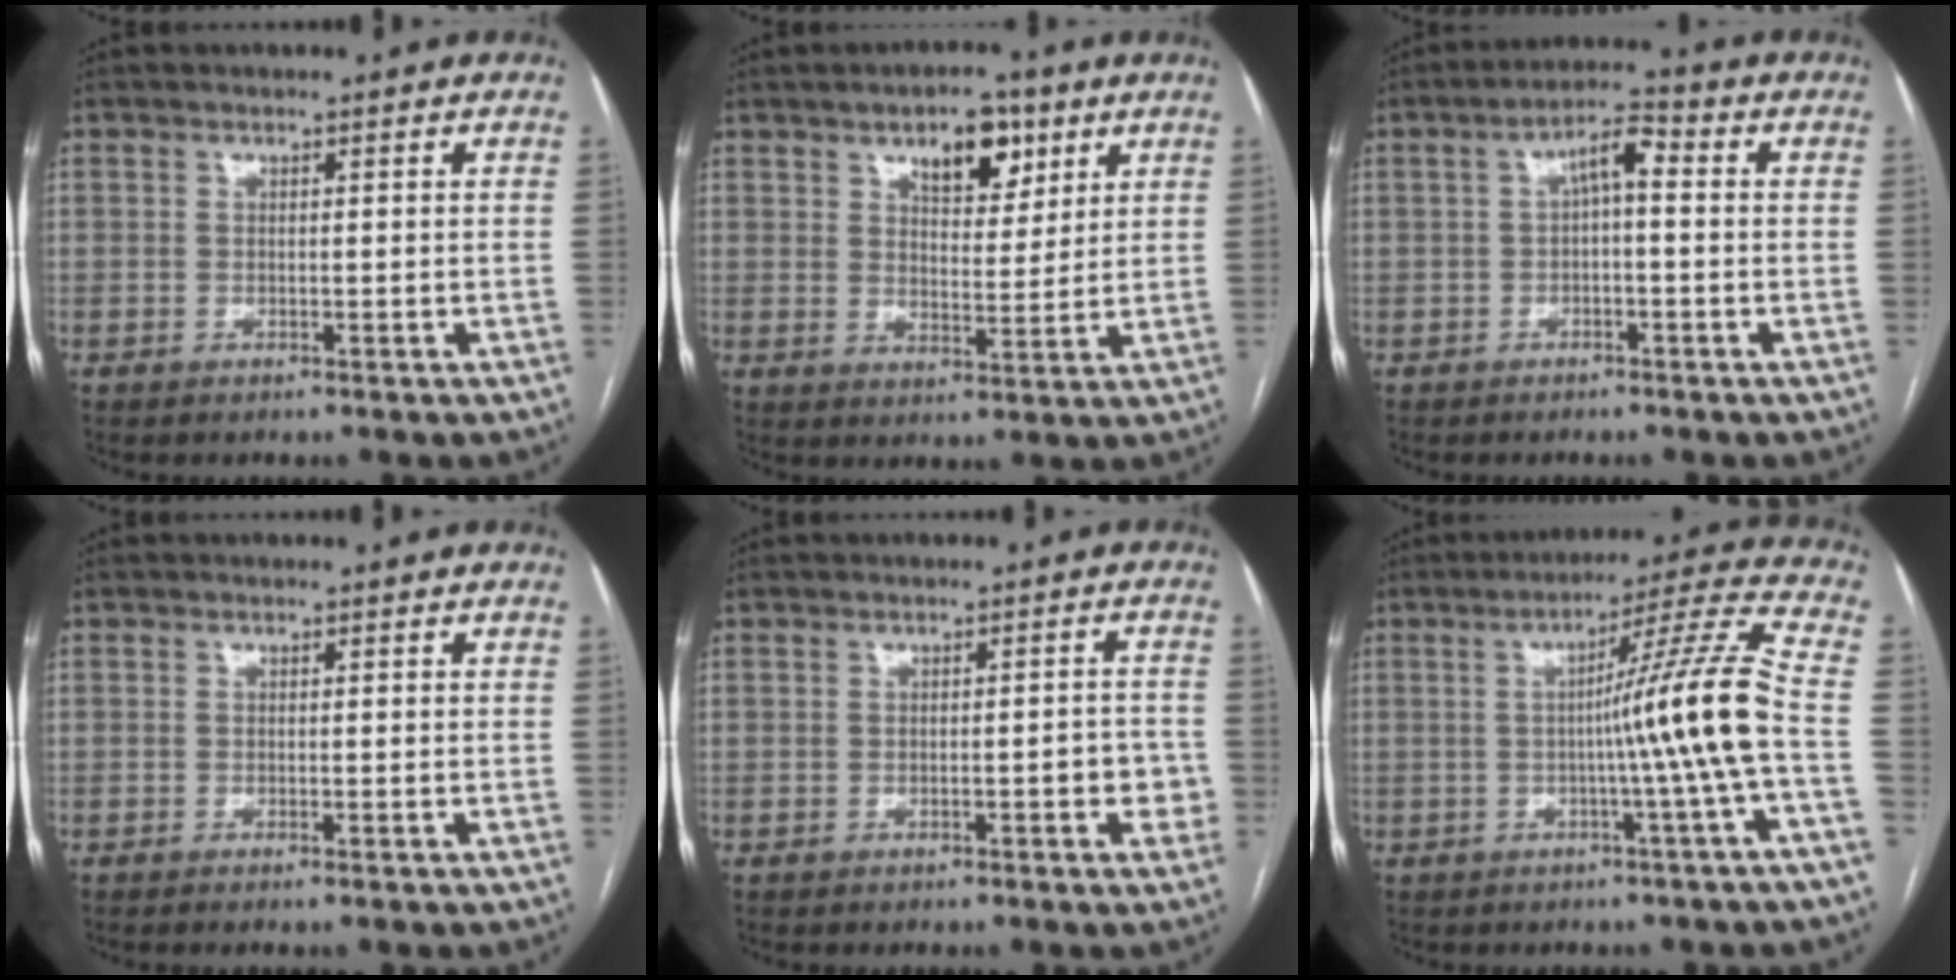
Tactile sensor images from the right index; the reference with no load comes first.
{"total": 7.7, "force": [4.4, 3.5, 5.2], "torque": [-0.077, 0.005, 0.069]}
{"total": 4.7, "force": [0.4, 1.4, 4.4], "torque": [-0.076, 0.023, 0.005]}
{"total": 0.6, "force": [-0.4, -0.1, 0.4], "torque": [-0.010, 0.000, -0.007]}
{"total": 3.3, "force": [-1.0, 1.0, 3.0], "torque": [-0.031, 0.006, -0.012]}
{"total": 11.6, "force": [-1.9, -2.9, 11.1], "torque": [-0.162, 0.006, -0.028]}